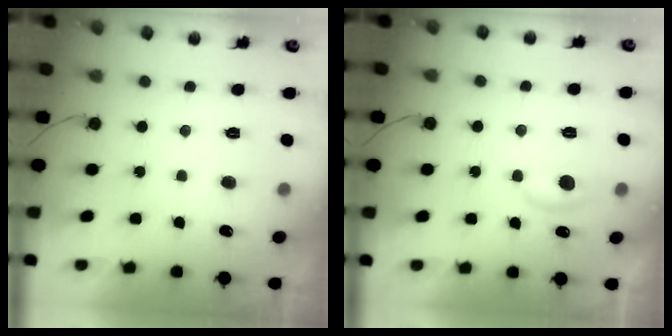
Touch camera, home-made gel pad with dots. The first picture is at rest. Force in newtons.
{"total": 5.2, "press": 5.2, "slide": 0.7}